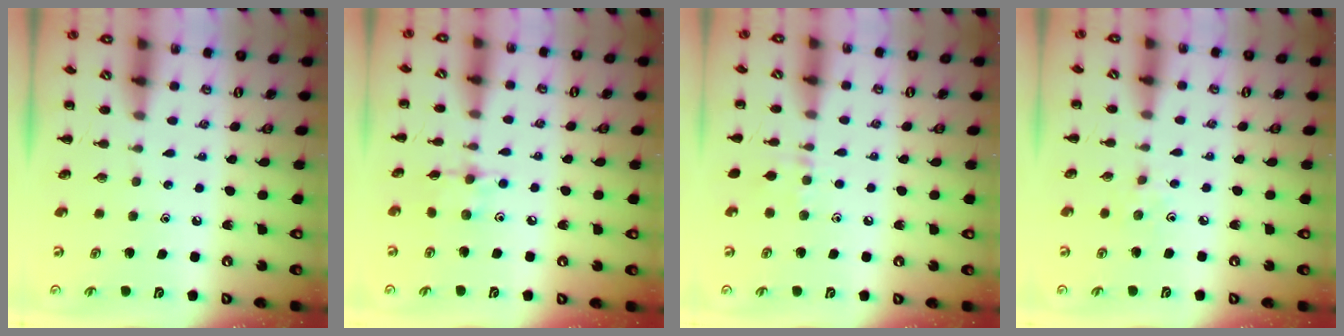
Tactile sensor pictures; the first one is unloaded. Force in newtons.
{"total": 6.3, "press": 6.3, "slide": 0.7}
{"total": 5.6, "press": 5.2, "slide": 1.9}
{"total": 3.1, "press": 2.8, "slide": 1.2}